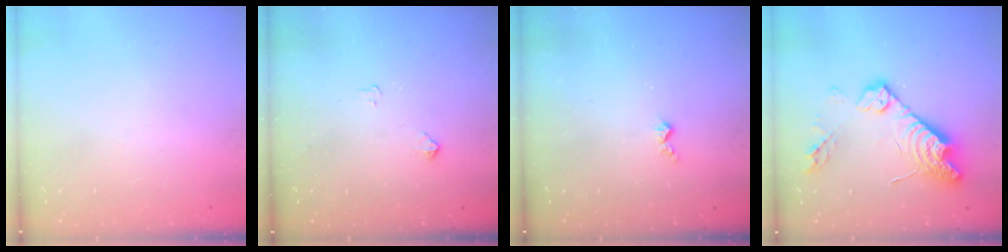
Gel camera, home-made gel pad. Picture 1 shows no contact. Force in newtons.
{"total": 4.0, "press": 3.9, "slide": 0.7}
{"total": 3.7, "press": 3.7, "slide": 0.5}
{"total": 15.9, "press": 15.8, "slide": 1.1}